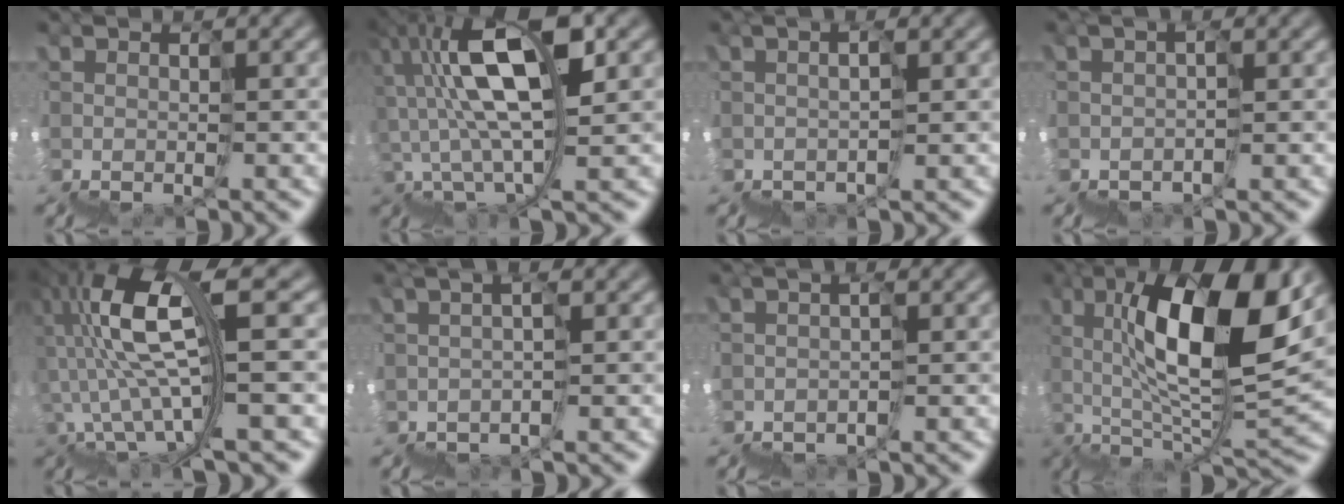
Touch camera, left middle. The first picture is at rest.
{"total": 7.7, "force": [2.6, 2.4, 6.8], "torque": [-0.131, 0.038, 0.029]}
{"total": 1.5, "force": [1.3, 0.2, 0.8], "torque": [-0.004, 0.013, 0.021]}
{"total": 0.5, "force": [0.5, 0.0, 0.2], "torque": [-0.012, 0.005, 0.001]}
{"total": 6.1, "force": [0.6, 0.8, 6.0], "torque": [-0.124, 0.031, -0.003]}
{"total": 0.8, "force": [0.6, -0.4, 0.3], "torque": [-0.010, 0.010, 0.007]}
{"total": 0.0}
{"total": 9.2, "force": [4.3, 2.0, 7.9], "torque": [-0.127, 0.026, 0.063]}